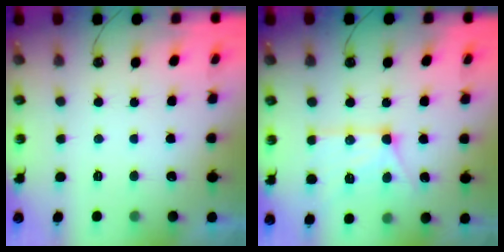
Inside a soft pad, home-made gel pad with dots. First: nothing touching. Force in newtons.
{"total": 12.2, "press": 12.2, "slide": 0.4}